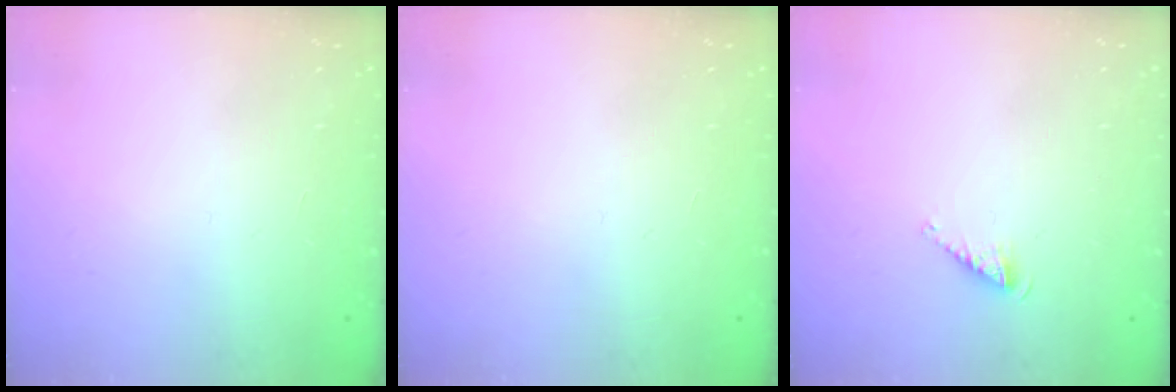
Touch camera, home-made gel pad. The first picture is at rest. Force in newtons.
{"total": 0.0}
{"total": 3.0, "press": 3.0, "slide": 0.4}